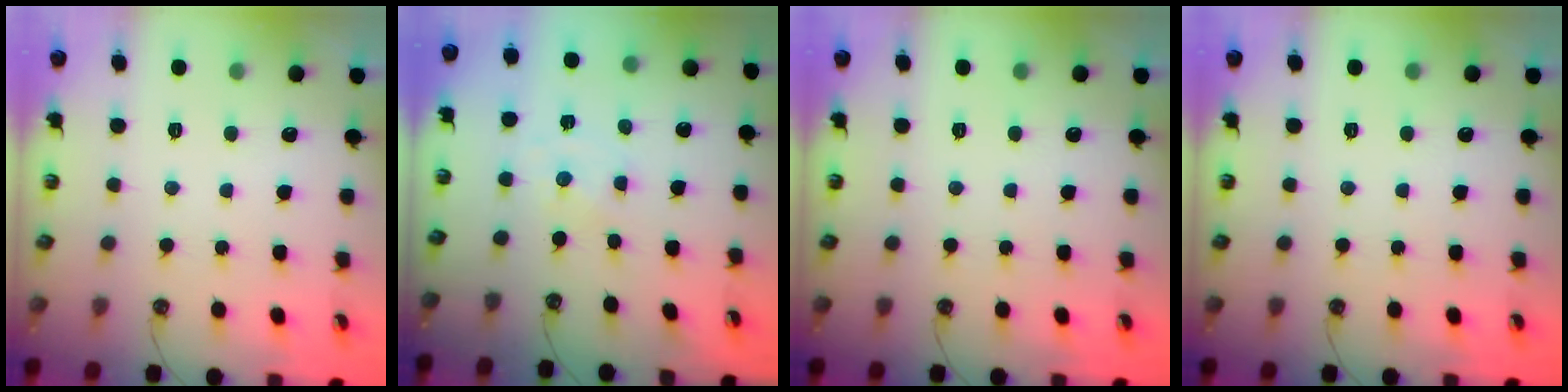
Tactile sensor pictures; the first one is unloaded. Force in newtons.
{"total": 0.0}
{"total": 0.0}
{"total": 0.0}